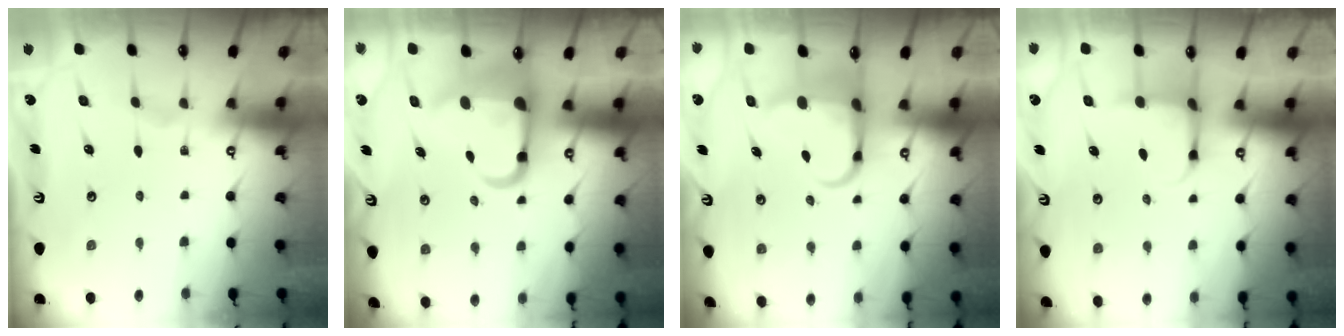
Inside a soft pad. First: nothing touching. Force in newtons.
{"total": 8.6, "press": 8.4, "slide": 1.9}
{"total": 6.3, "press": 6.1, "slide": 1.6}
{"total": 3.8, "press": 3.6, "slide": 1.2}